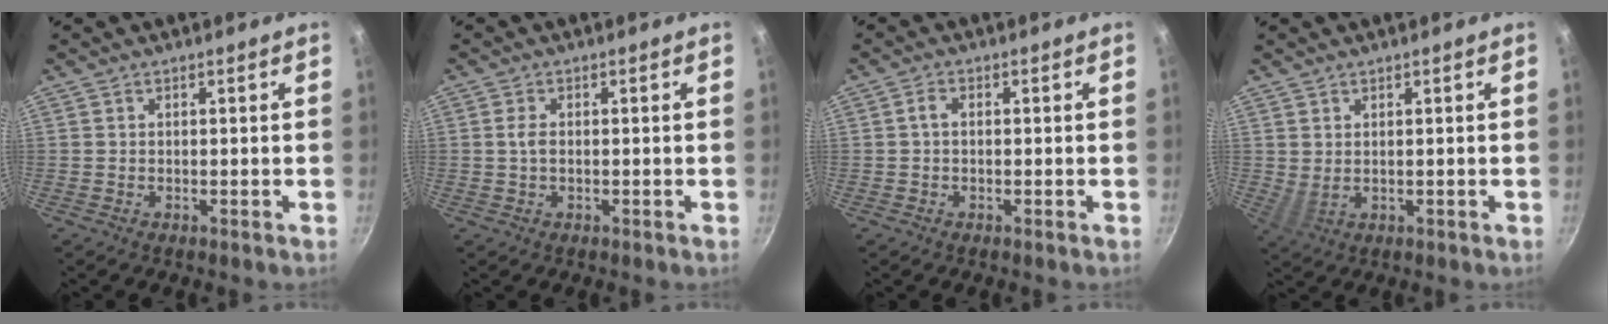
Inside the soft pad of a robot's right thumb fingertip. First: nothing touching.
{"total": 1.9, "force": [0.1, 1.1, 1.5], "torque": [-0.031, -0.003, -0.001]}
{"total": 1.7, "force": [0.0, 1.0, 1.4], "torque": [-0.025, 0.007, -0.002]}
{"total": 2.3, "force": [0.7, 1.3, 1.8], "torque": [-0.040, -0.005, 0.022]}